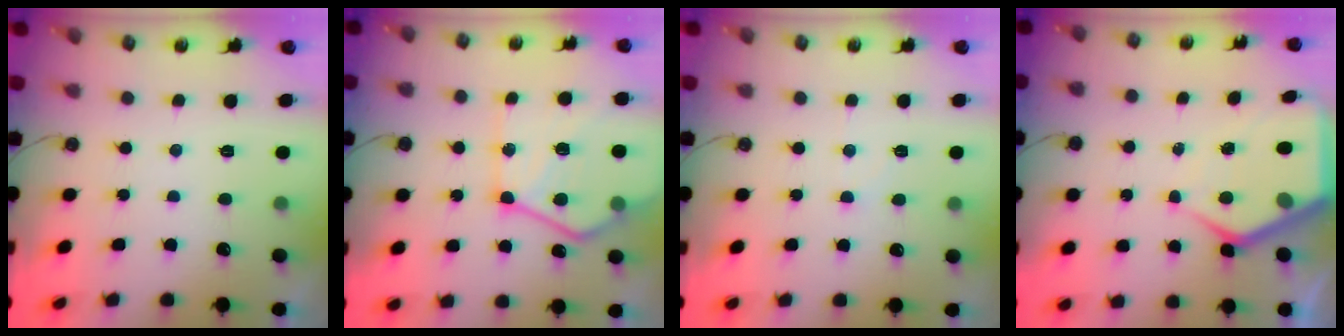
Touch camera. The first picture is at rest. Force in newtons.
{"total": 20.4, "press": 20.3, "slide": 2.2}
{"total": 2.7, "press": 2.7, "slide": 0.3}
{"total": 8.8, "press": 8.7, "slide": 0.9}